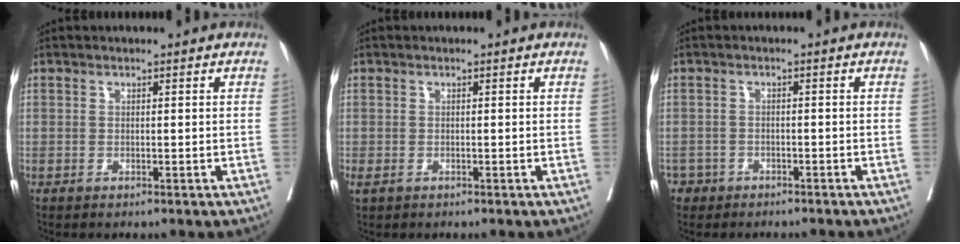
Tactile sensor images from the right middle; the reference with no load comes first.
{"total": 1.1, "force": [-0.5, 0.8, 0.6], "torque": [-0.016, 0.000, -0.001]}
{"total": 3.4, "force": [-2.7, 2.1, -0.2], "torque": [-0.001, 0.009, -0.040]}